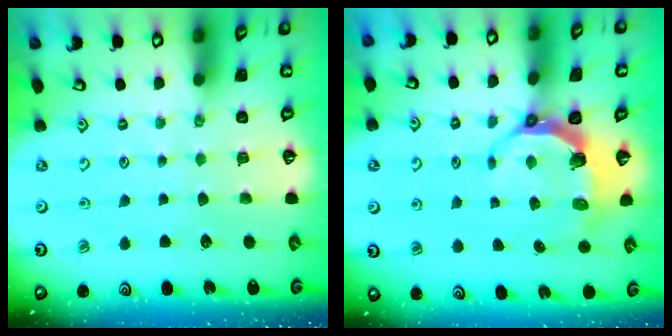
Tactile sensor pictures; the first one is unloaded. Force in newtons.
{"total": 6.9, "press": 5.9, "slide": 3.6}